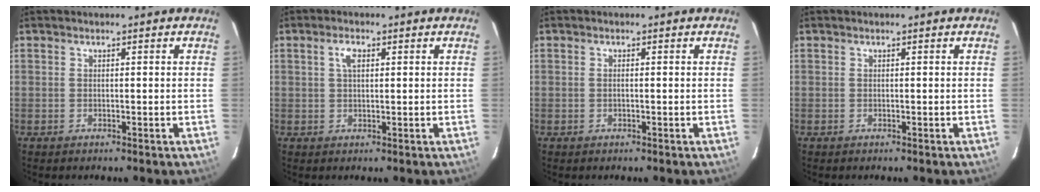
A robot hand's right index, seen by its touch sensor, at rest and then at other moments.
{"total": 2.5, "force": [0.9, 1.2, 2.0], "torque": [-0.041, 0.007, 0.017]}
{"total": 0.7, "force": [-0.1, 0.1, 0.7], "torque": [-0.014, 0.002, -0.003]}
{"total": 0.0}